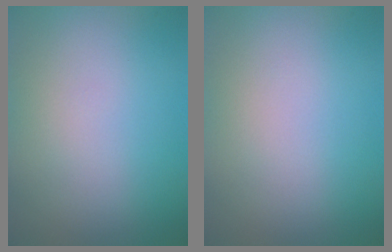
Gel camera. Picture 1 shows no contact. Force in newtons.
{"total": 0.0}